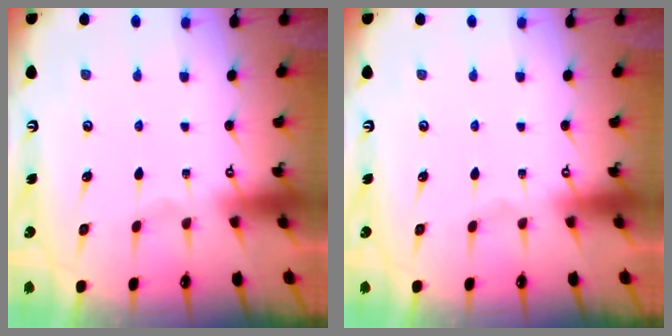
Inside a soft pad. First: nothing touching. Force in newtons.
{"total": 0.0}